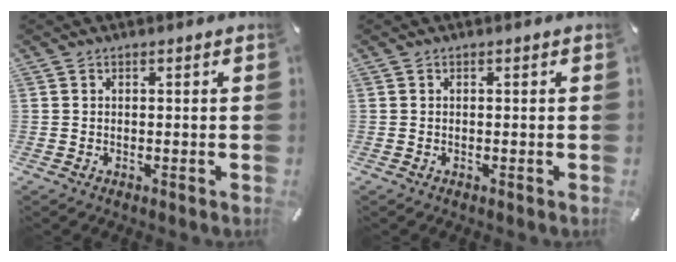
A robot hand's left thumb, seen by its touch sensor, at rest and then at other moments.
{"total": 0.0}